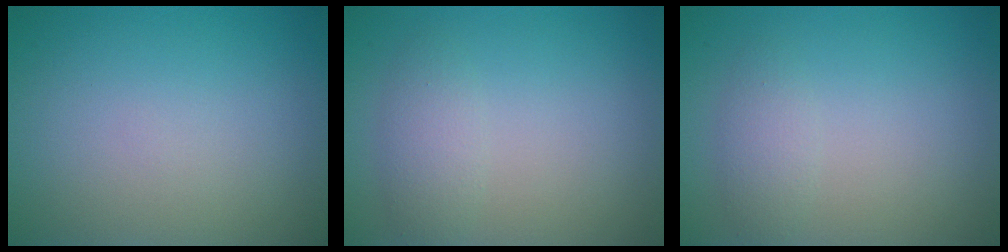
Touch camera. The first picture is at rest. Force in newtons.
{"total": 2.0, "press": 2.0, "slide": 0.1}
{"total": 1.6, "press": 1.6, "slide": 0.1}